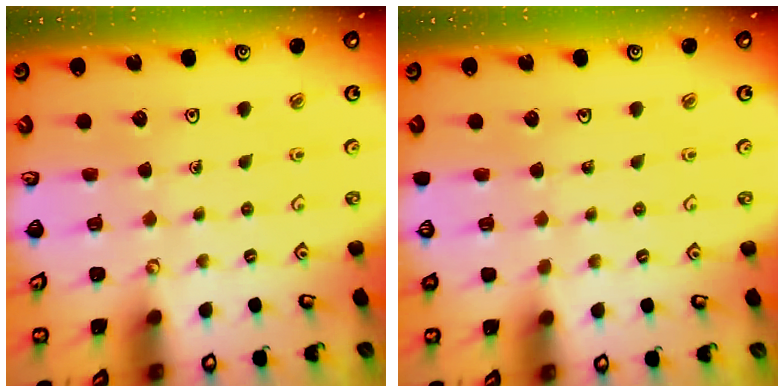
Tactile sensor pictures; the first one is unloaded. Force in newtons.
{"total": 0.0}